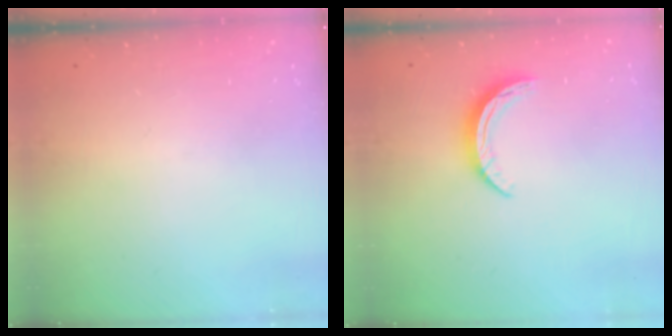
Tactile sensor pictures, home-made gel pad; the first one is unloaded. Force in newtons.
{"total": 6.3, "press": 6.3, "slide": 0.6}